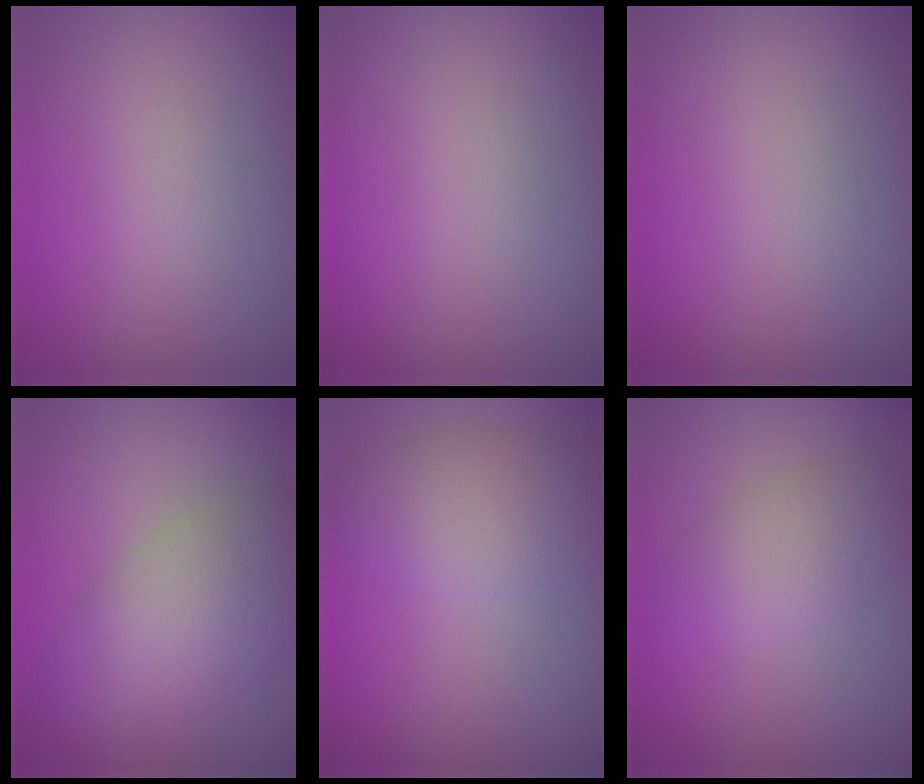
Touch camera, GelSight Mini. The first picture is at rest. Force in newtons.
{"total": 0.0}
{"total": 0.0}
{"total": 8.1, "press": 8.1, "slide": 0.4}
{"total": 5.4, "press": 5.4, "slide": 0.2}
{"total": 3.7, "press": 3.7, "slide": 0.3}